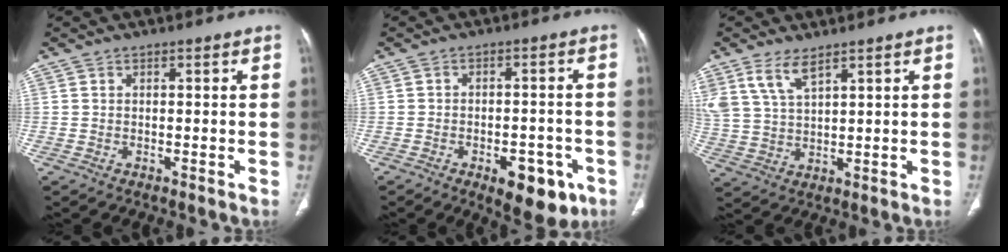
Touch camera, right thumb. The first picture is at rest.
{"total": 12.5, "force": [-6.0, 6.4, 8.9], "torque": [-0.083, 0.023, -0.070]}
{"total": 6.8, "force": [4.6, 2.5, 4.4], "torque": [-0.092, -0.015, 0.102]}